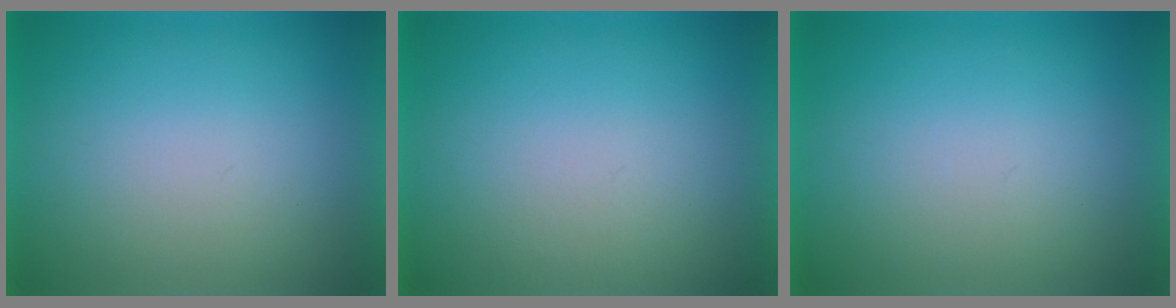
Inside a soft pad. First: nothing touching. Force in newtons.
{"total": 1.3}
{"total": 0.0}